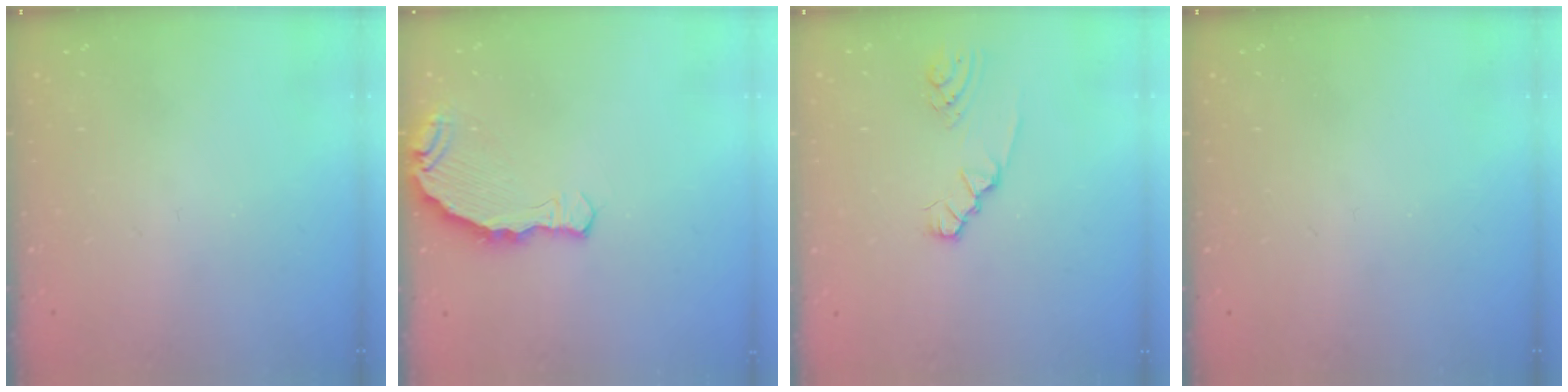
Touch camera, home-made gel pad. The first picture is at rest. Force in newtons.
{"total": 8.2, "press": 6.6, "slide": 4.8}
{"total": 2.1, "press": 2.1, "slide": 0.3}
{"total": 0.0}